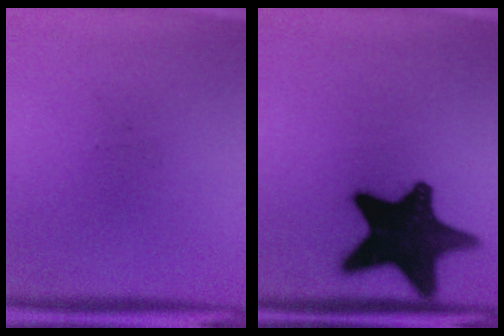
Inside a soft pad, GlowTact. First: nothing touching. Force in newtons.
{"total": 18.1}